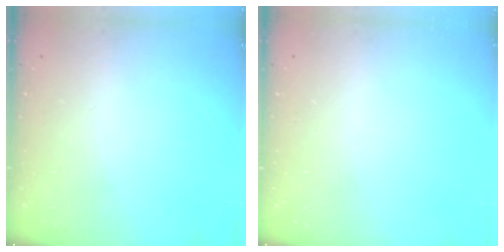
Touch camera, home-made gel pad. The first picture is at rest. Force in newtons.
{"total": 0.0}